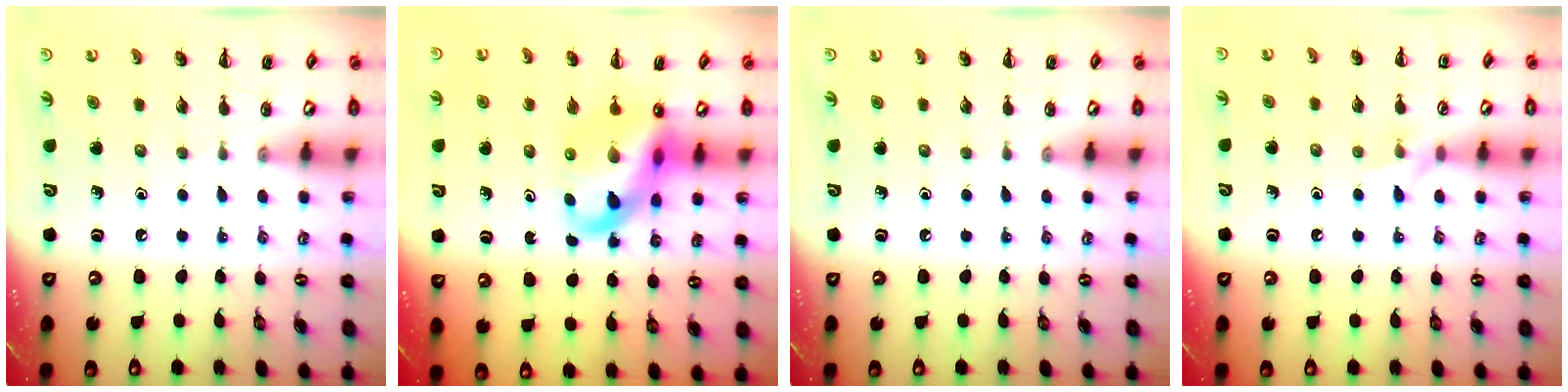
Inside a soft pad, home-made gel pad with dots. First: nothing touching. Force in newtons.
{"total": 13.4, "press": 12.9, "slide": 3.6}
{"total": 0.0}
{"total": 5.5, "press": 5.4, "slide": 0.9}